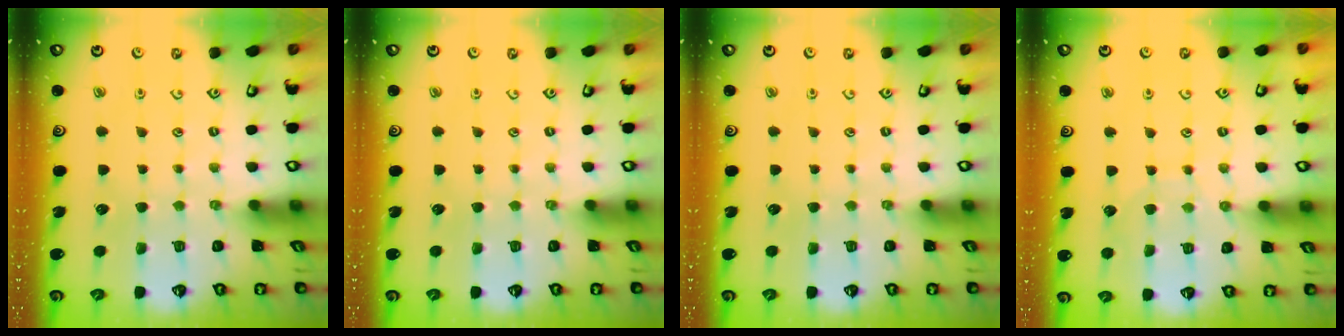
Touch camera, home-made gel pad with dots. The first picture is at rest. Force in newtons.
{"total": 0.0}
{"total": 0.0}
{"total": 6.6, "press": 6.6, "slide": 0.5}